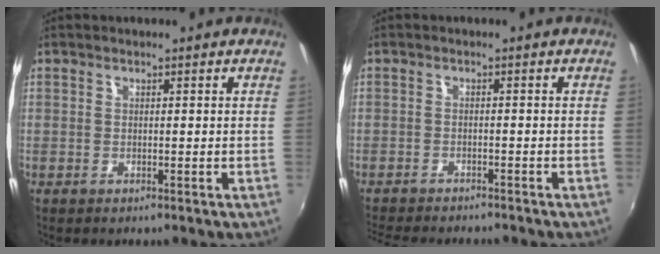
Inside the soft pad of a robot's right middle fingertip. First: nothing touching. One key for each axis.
{"total": 8.5, "fx": -7.8, "fy": 1.6, "fz": 3.0, "tx": -0.078, "ty": -0.019, "tz": -0.122}